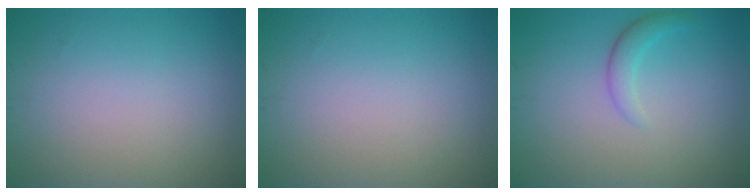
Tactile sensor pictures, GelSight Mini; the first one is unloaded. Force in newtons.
{"total": 0.0}
{"total": 1.7, "press": 1.7, "slide": 0.1}